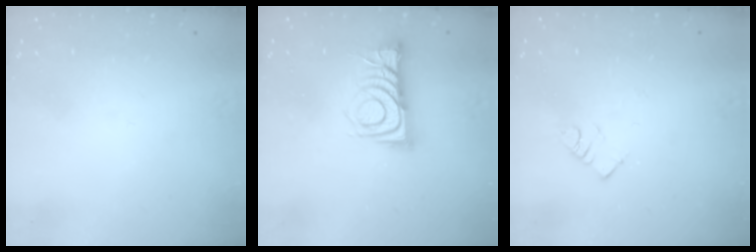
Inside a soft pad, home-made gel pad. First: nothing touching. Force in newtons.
{"total": 9.9, "press": 9.9, "slide": 0.4}
{"total": 3.6, "press": 3.6, "slide": 0.4}